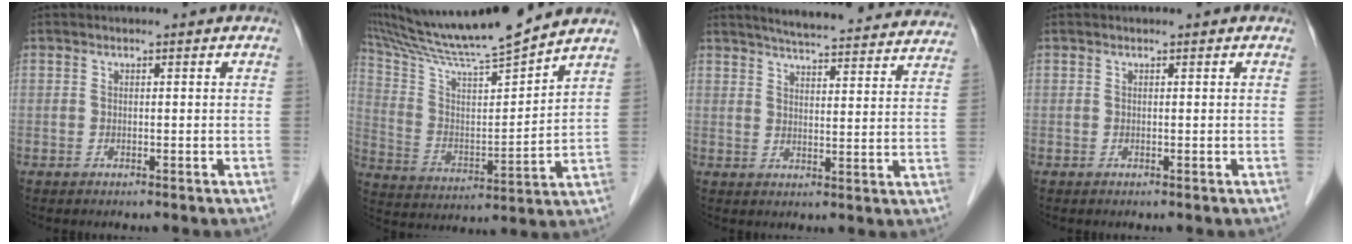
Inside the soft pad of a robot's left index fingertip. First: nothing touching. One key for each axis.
{"total": 16.7, "fx": 15.4, "fy": -1.0, "fz": 6.4, "tx": -0.127, "ty": -0.005, "tz": 0.266}
{"total": 23.5, "fx": 22.0, "fy": 2.3, "fz": 7.9, "tx": -0.110, "ty": -0.026, "tz": 0.265}
{"total": 0.0}